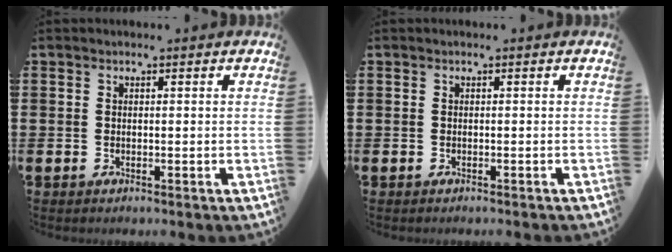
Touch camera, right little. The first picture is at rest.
{"total": 0.0}